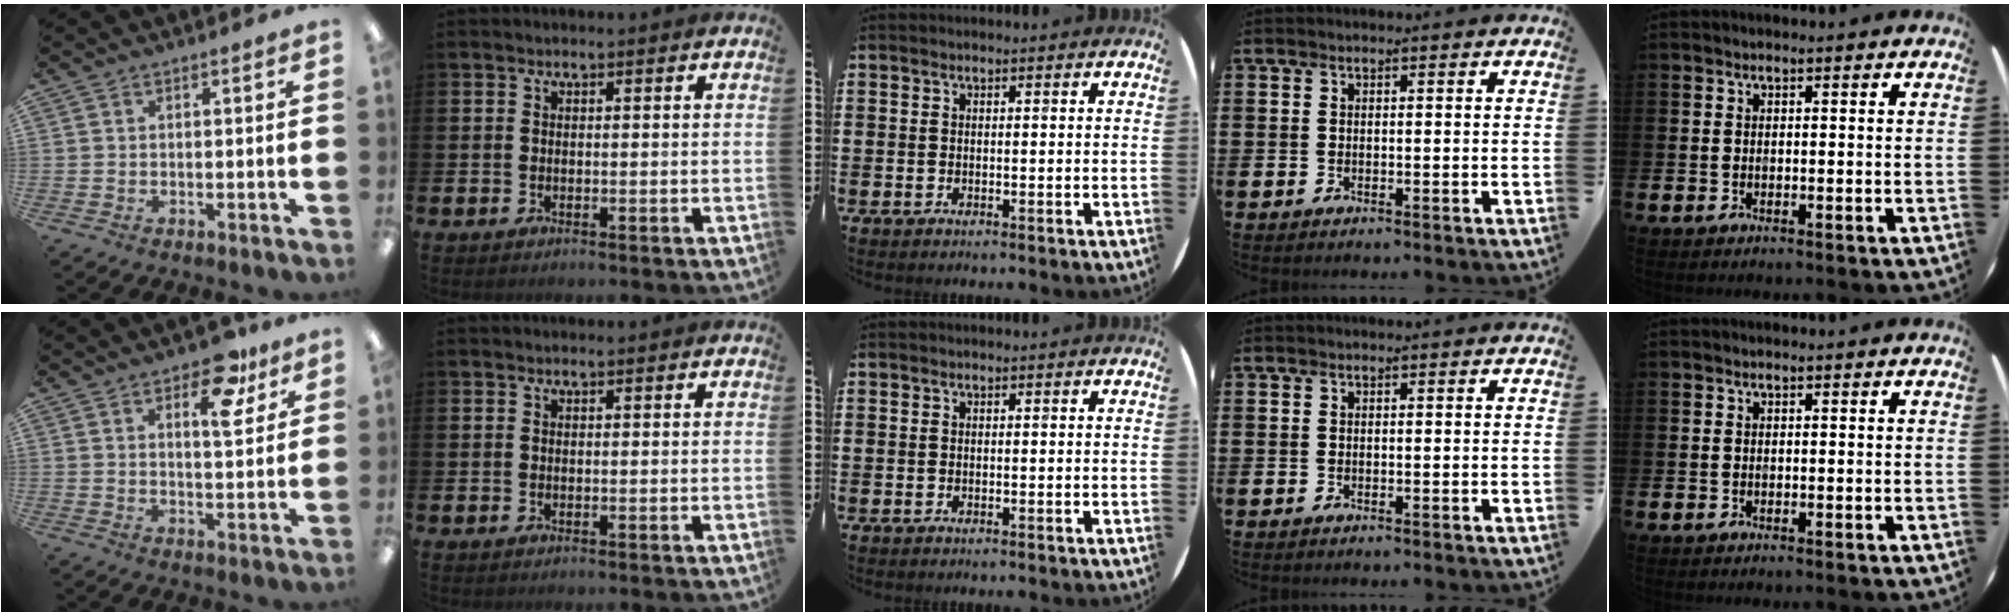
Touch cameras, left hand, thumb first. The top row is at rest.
{"thumb": {"total": 11.5, "force": [6.8, 5.2, 7.8], "torque": [-0.095, -0.027, 0.109]}}